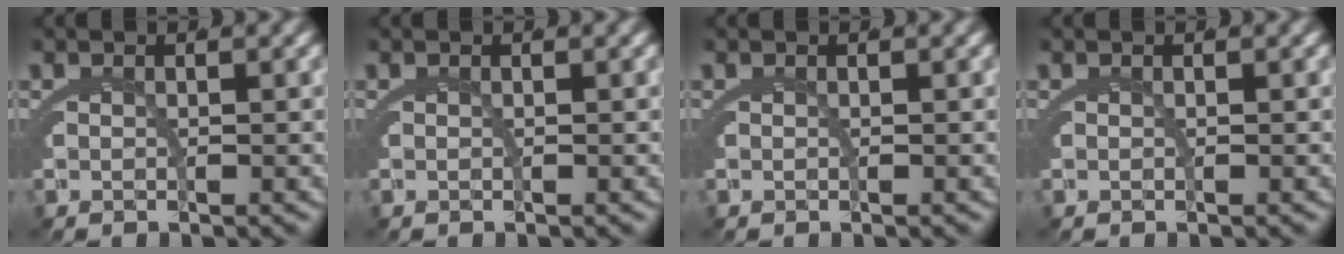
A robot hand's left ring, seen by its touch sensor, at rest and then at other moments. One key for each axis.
{"total": 0.0}
{"total": 0.6, "fx": -0.4, "fy": 0.5, "fz": 0.1, "tx": -0.007, "ty": -0.003, "tz": -0.007}
{"total": 0.0}